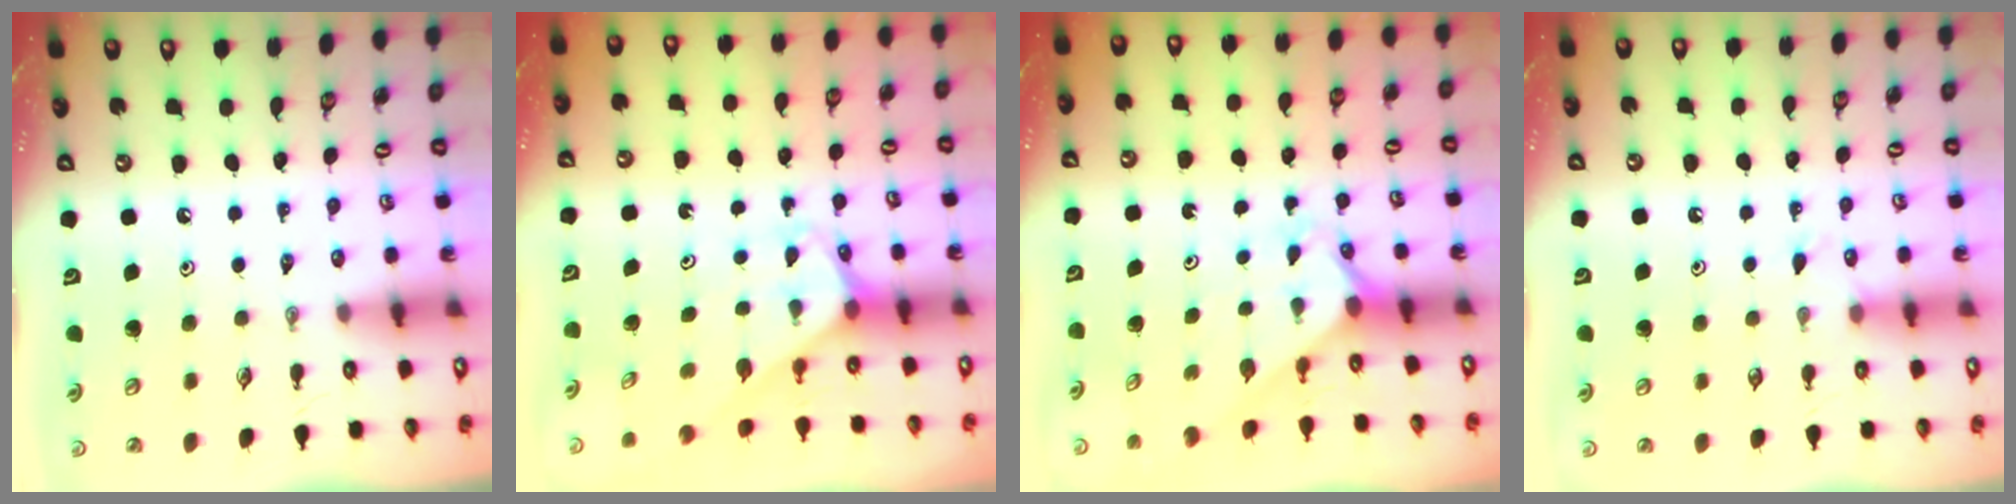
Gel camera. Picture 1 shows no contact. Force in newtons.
{"total": 2.5, "press": 2.5, "slide": 0.1}
{"total": 1.8, "press": 1.8, "slide": 0.2}
{"total": 4.2, "press": 4.2, "slide": 0.5}